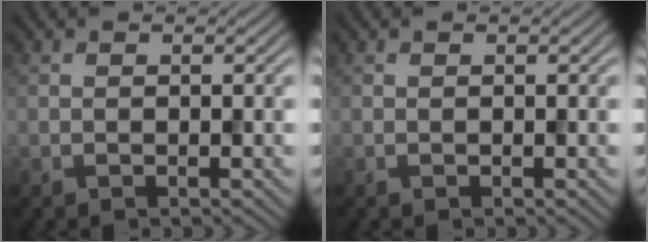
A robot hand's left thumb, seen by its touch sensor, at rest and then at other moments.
{"total": 0.0}